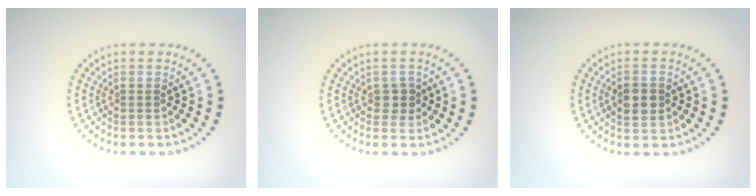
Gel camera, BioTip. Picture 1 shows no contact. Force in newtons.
{"total": 1.4, "press": 1.3, "slide": 0.7}
{"total": 2.9, "press": 2.9, "slide": 0.1}